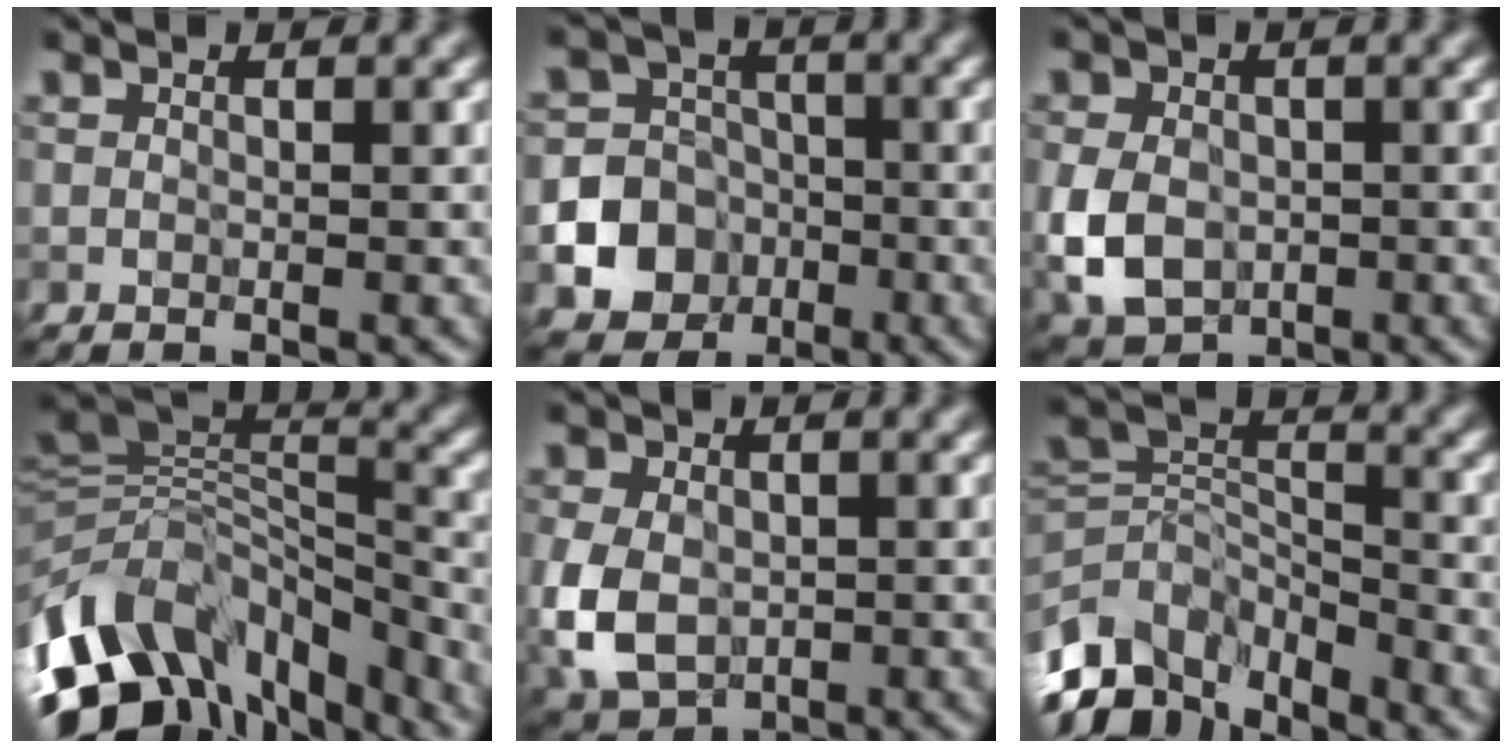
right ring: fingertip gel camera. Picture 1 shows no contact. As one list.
[{"total": 13.3, "force": [-4.6, 12.3, 2.3], "torque": [-0.060, -0.037, -0.088]}, {"total": 6.3, "force": [-1.3, 4.9, 3.9], "torque": [-0.095, -0.015, -0.027]}, {"total": 12.5, "force": [-7.0, 7.7, 6.9], "torque": [-0.144, 0.011, -0.119]}, {"total": 6.5, "force": [-1.2, 4.8, 4.2], "torque": [-0.109, -0.020, -0.021]}, {"total": 9.6, "force": [-6.2, 5.1, 5.3], "torque": [-0.107, -0.008, -0.119]}]